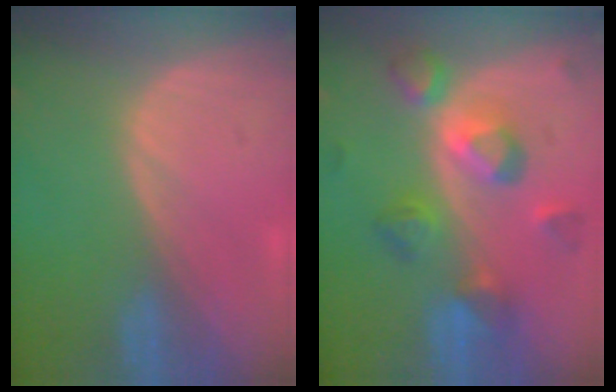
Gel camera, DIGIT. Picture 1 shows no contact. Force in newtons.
{"total": 8.5, "press": 8.5, "slide": 0.4}